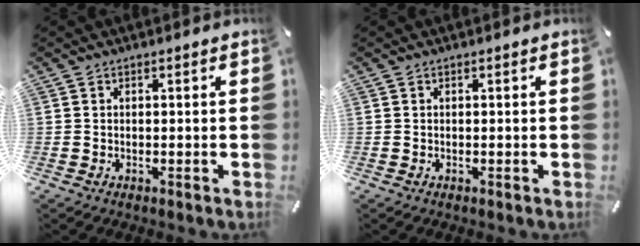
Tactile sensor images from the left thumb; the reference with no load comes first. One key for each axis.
{"total": 0.0}